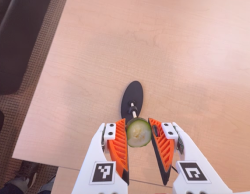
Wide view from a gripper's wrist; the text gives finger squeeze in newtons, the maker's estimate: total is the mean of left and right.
{"total": 9.9, "left": 10.5, "right": 9.4}